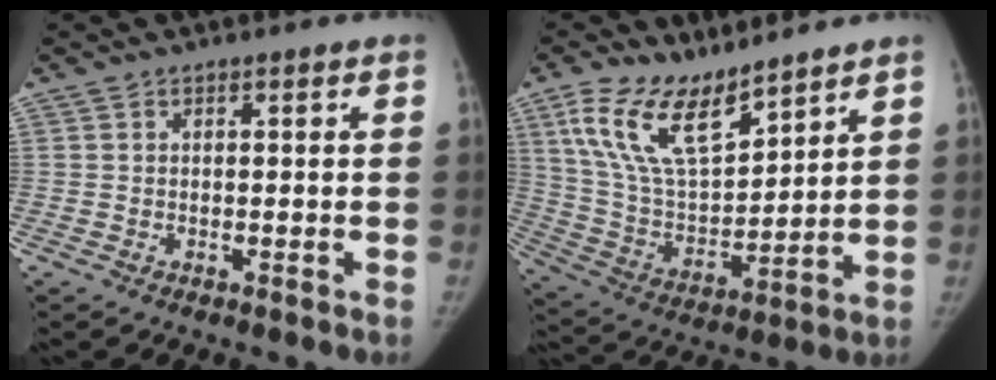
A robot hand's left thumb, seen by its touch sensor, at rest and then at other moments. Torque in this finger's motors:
{"motor_torque": [1.64, 1.76, 1.05, -1.36, 0.37]}